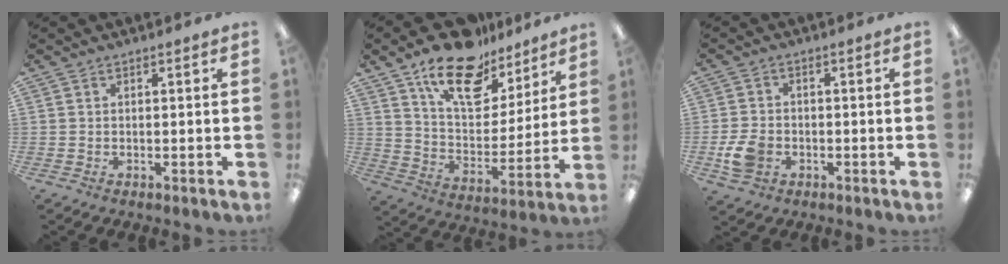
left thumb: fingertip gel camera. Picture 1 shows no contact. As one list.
[{"total": 18.6, "force": [12.9, 9.5, 9.6], "torque": [-0.157, -0.073, 0.225]}, {"total": 6.0, "force": [-1.9, 4.5, 3.5], "torque": [-0.065, 0.005, -0.034]}]